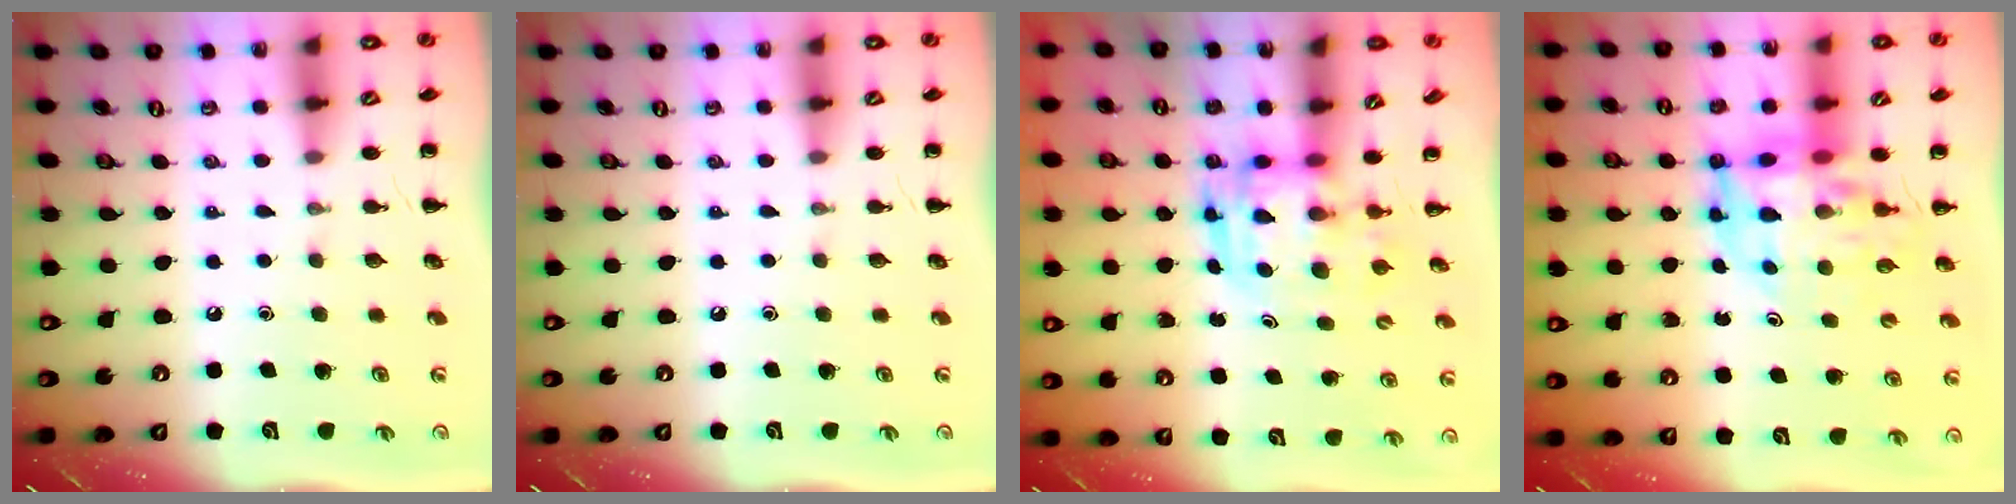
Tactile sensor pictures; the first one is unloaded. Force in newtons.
{"total": 0.0}
{"total": 3.6, "press": 3.5, "slide": 0.7}
{"total": 11.6, "press": 11.0, "slide": 3.7}